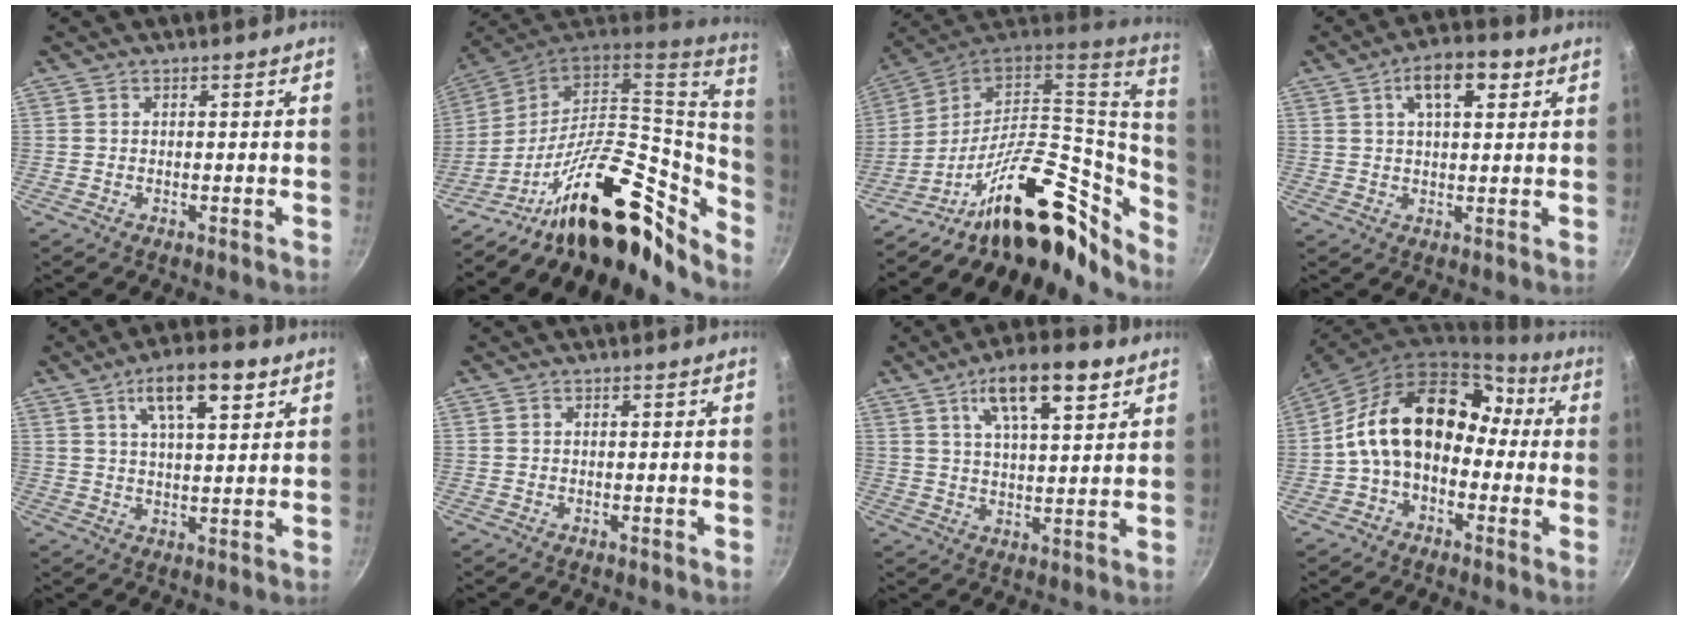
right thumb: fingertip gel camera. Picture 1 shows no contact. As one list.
[{"total": 25.5, "force": [-13.7, 12.6, 17.5], "torque": [-0.188, 0.090, -0.245]}, {"total": 27.6, "force": [-12.8, 15.3, 19.1], "torque": [-0.227, 0.088, -0.215]}, {"total": 8.9, "force": [3.6, 4.1, 7.1], "torque": [-0.097, 0.002, 0.051]}, {"total": 10.7, "force": [5.2, 3.8, 8.6], "torque": [-0.128, -0.010, 0.084]}, {"total": 0.0}, {"total": 12.5, "force": [6.4, 4.3, 9.8], "torque": [-0.145, -0.015, 0.106]}, {"total": 17.1, "force": [-0.2, 12.2, 12.0], "torque": [-0.172, 0.059, -0.022]}]